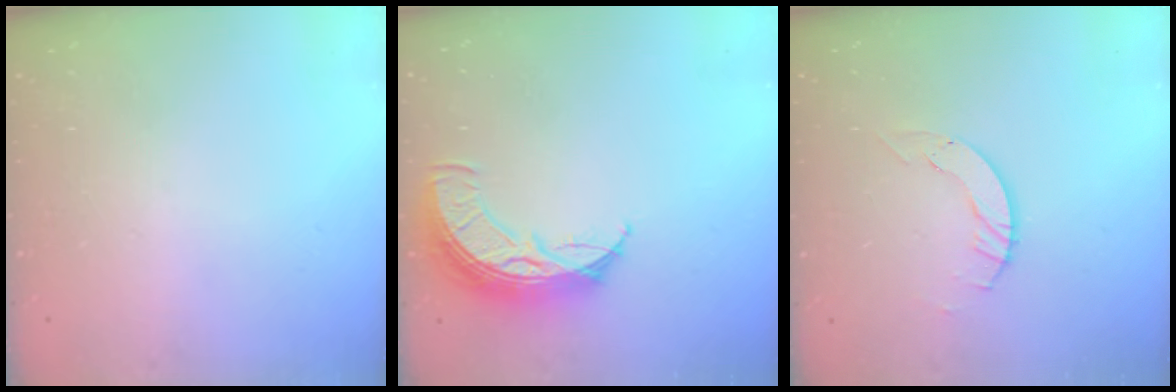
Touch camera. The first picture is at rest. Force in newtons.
{"total": 10.9, "press": 10.9, "slide": 0.7}
{"total": 4.5, "press": 4.5, "slide": 0.5}